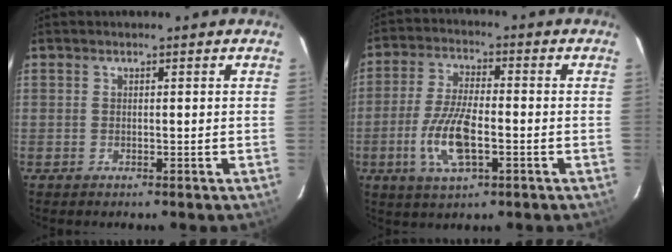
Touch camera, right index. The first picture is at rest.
{"total": 10.6, "force": [-3.3, 3.6, 9.4], "torque": [-0.197, -0.004, -0.063]}